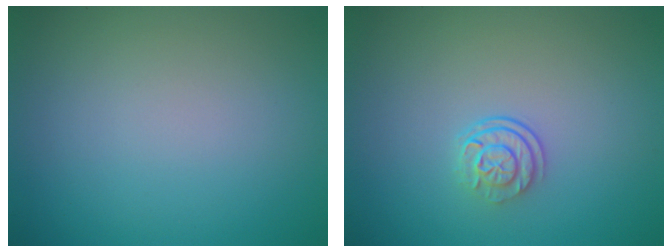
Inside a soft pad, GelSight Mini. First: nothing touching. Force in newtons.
{"total": 2.4, "press": 1.7, "slide": 1.6}